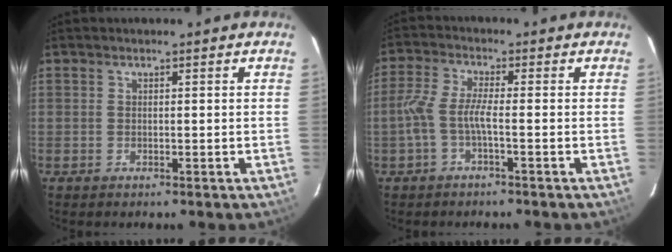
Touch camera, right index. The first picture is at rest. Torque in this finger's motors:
{"motor_torque": [0.93, -0.33, 0.47, 0.13]}